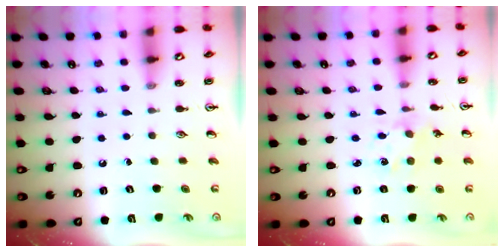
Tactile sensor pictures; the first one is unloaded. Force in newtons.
{"total": 1.7, "press": 1.6, "slide": 0.3}